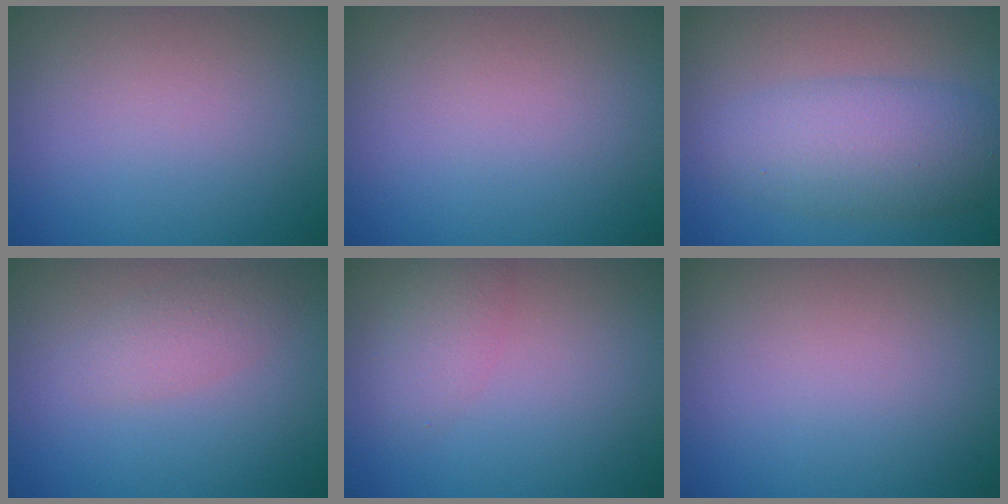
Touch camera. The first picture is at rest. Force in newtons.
{"total": 0.0}
{"total": 5.5, "press": 5.5, "slide": 0.3}
{"total": 2.1, "press": 2.1, "slide": 0.0}
{"total": 2.1, "press": 2.1, "slide": 0.1}
{"total": 0.0}